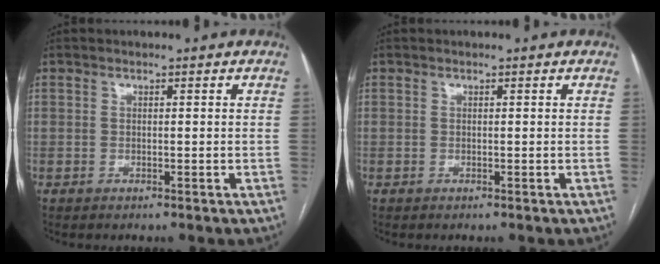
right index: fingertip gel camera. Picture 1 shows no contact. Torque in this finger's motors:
{"motor_torque": [0.00, 0.00, 0.00, 0.00]}